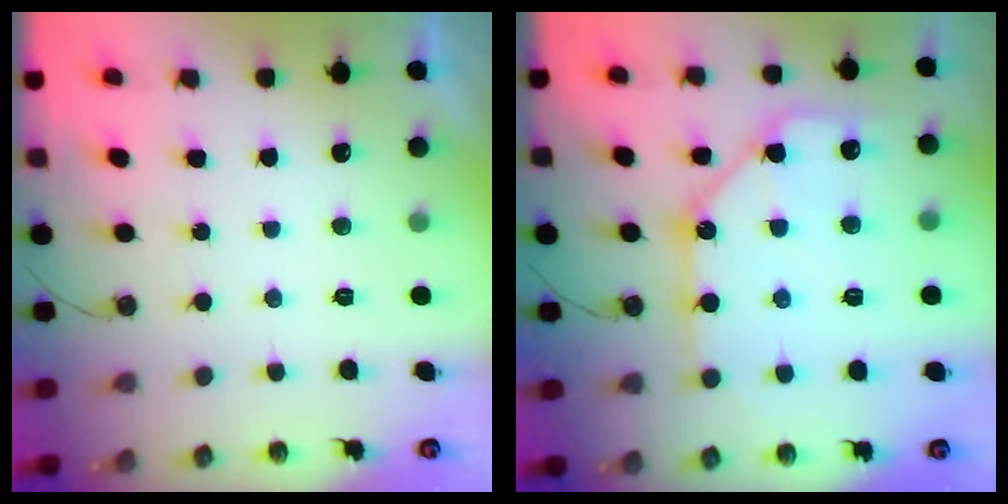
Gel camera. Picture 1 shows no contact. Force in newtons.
{"total": 13.3, "press": 13.2, "slide": 1.5}